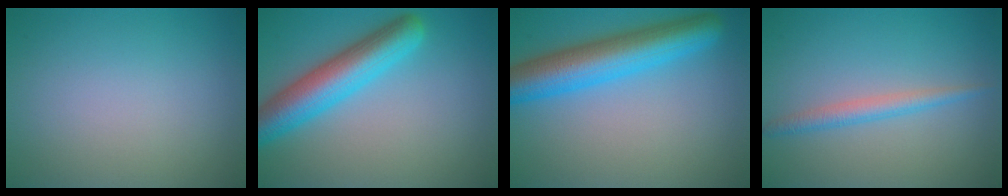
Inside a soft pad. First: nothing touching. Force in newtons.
{"total": 6.6, "press": 6.5, "slide": 0.2}
{"total": 7.5, "press": 7.5, "slide": 0.3}
{"total": 2.0, "press": 2.0, "slide": 0.1}